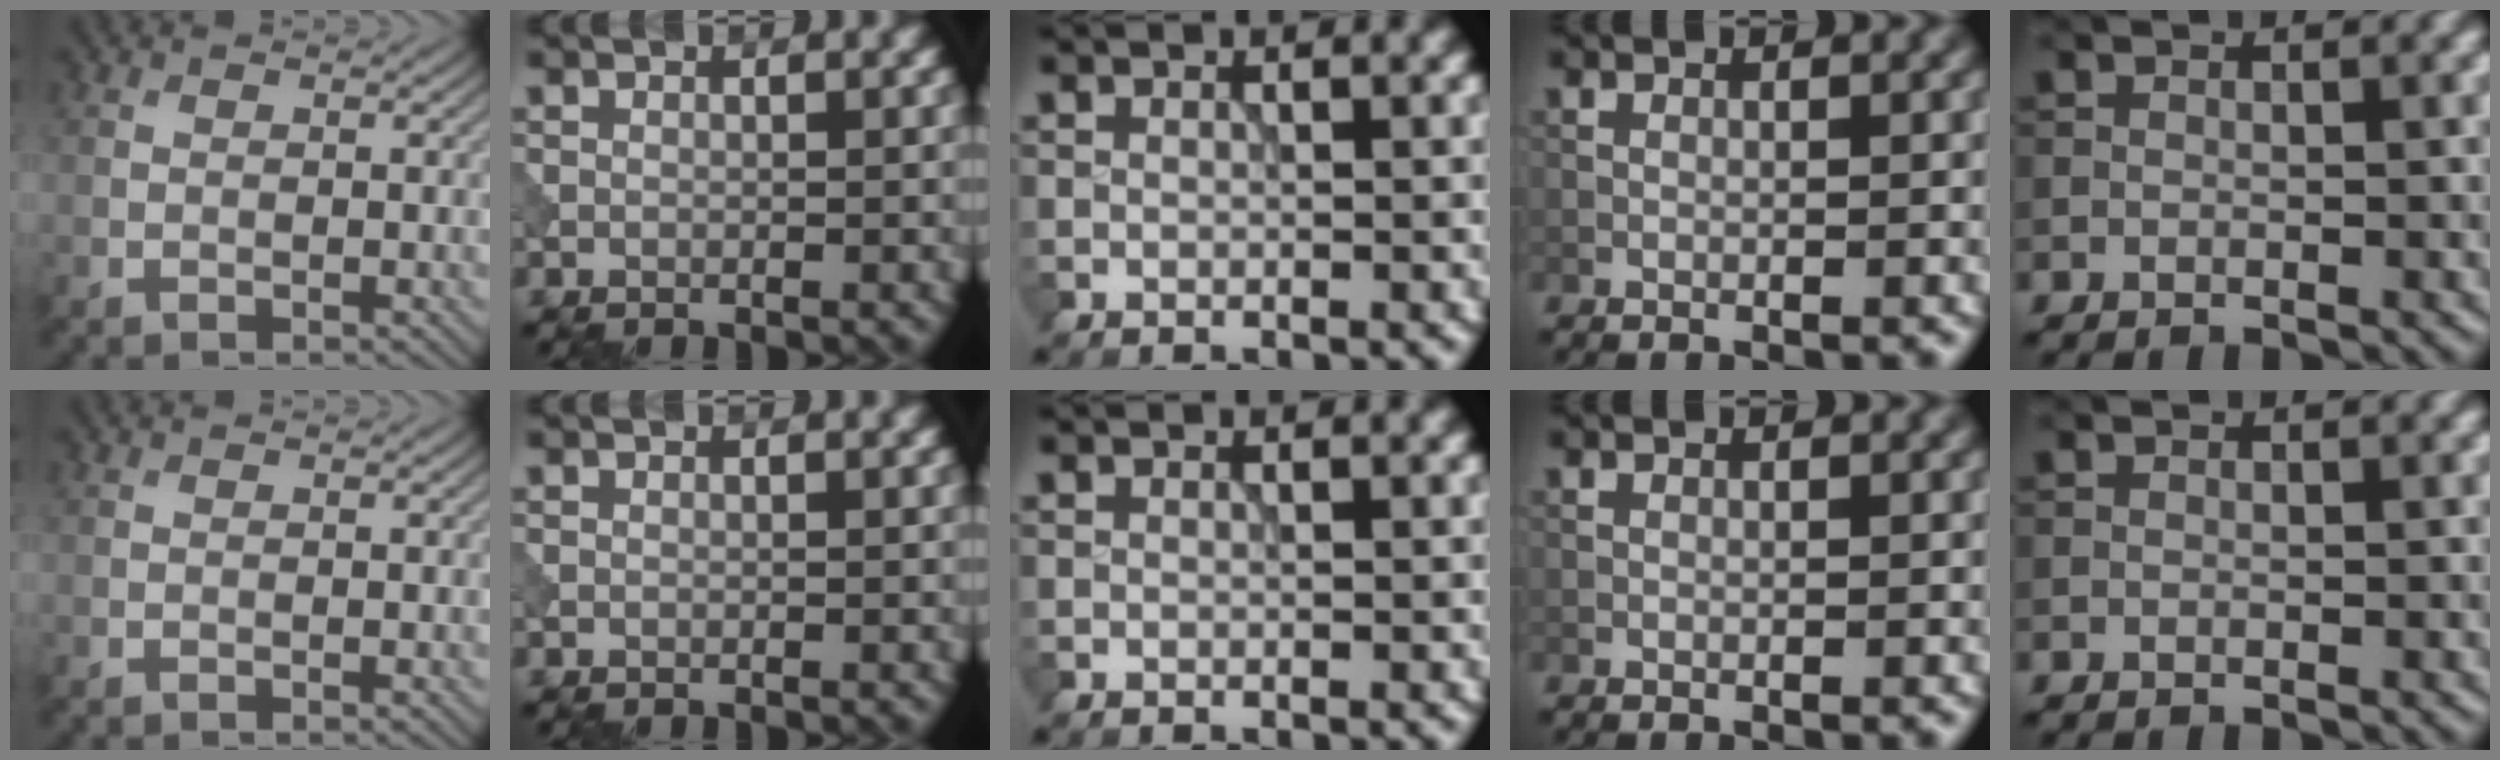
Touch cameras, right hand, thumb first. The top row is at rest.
{}